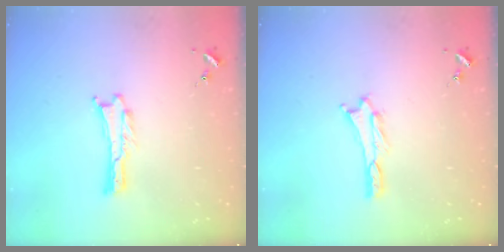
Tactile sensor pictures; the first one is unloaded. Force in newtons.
{"total": 1.0, "press": 1.0, "slide": 0.1}